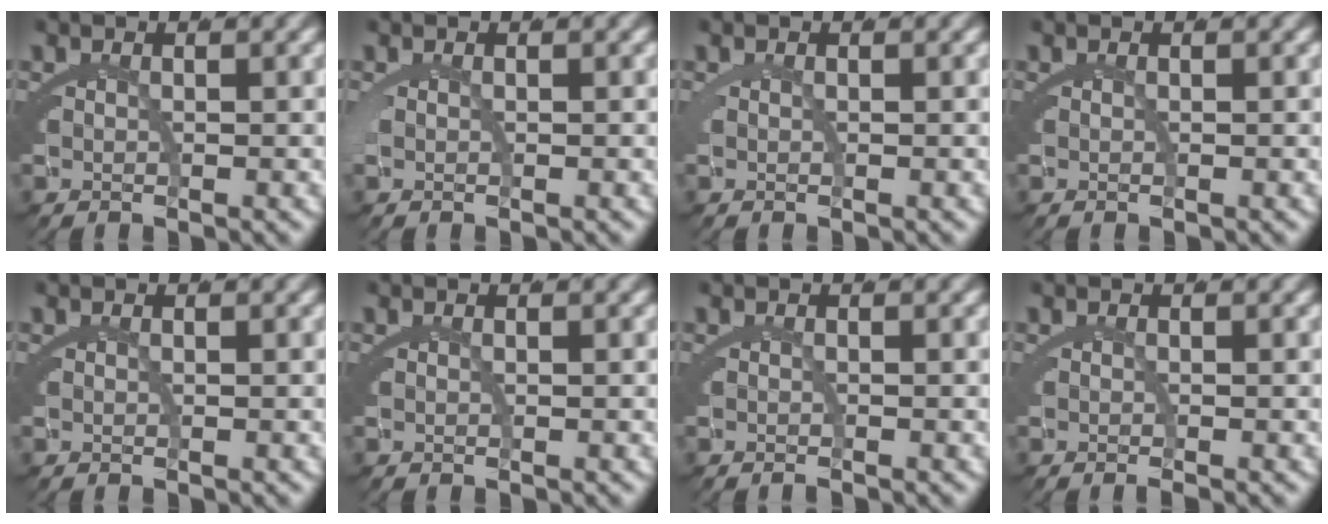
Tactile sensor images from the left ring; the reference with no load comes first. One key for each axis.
{"total": 0.0}
{"total": 0.0}
{"total": 0.0}
{"total": 0.0}
{"total": 0.0}
{"total": 0.7, "fx": -0.6, "fy": -0.2, "fz": -0.2, "tx": 0.003, "ty": 0.000, "tz": -0.010}
{"total": 0.6, "fx": -0.6, "fy": -0.1, "fz": 0.1, "tx": 0.001, "ty": 0.004, "tz": -0.010}